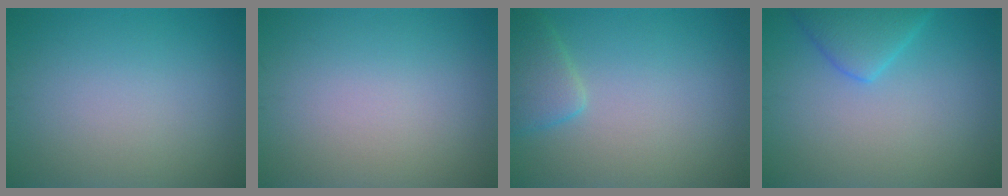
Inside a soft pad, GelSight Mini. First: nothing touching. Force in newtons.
{"total": 0.0}
{"total": 2.8, "press": 2.7, "slide": 0.3}
{"total": 3.4, "press": 3.4, "slide": 0.3}